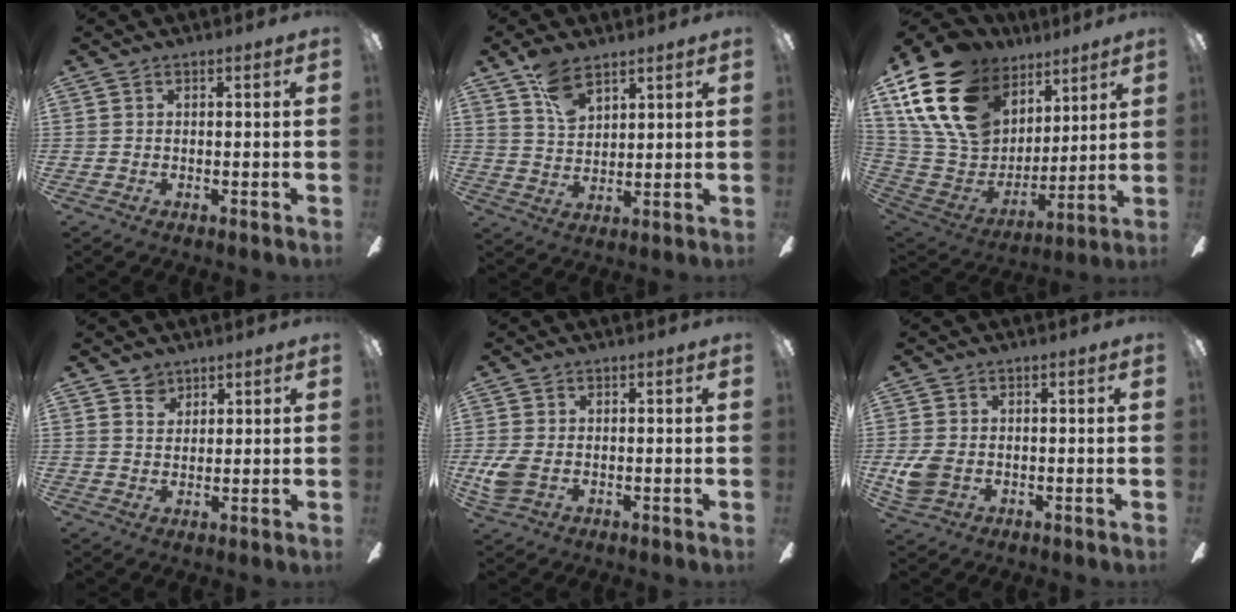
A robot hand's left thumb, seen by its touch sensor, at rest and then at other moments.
{"total": 8.4, "force": [5.9, 4.1, 4.3], "torque": [-0.077, -0.023, 0.108]}
{"total": 22.8, "force": [11.7, 15.1, 12.3], "torque": [-0.283, -0.048, 0.227]}
{"total": 3.8, "force": [2.8, 2.5, 0.5], "torque": [-0.004, -0.007, 0.052]}
{"total": 5.0, "force": [-0.5, 3.4, 3.5], "torque": [-0.078, -0.002, -0.013]}
{"total": 5.3, "force": [-0.6, 4.0, 3.4], "torque": [-0.069, 0.002, -0.010]}